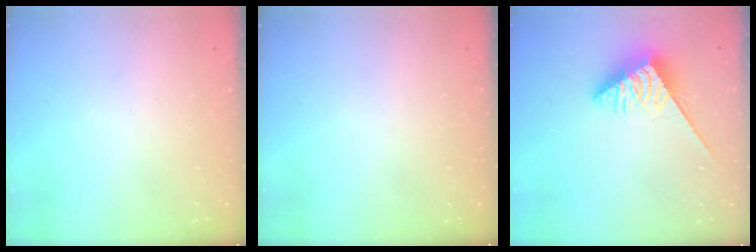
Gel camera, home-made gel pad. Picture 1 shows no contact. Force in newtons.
{"total": 0.0}
{"total": 4.7, "press": 4.7, "slide": 0.5}